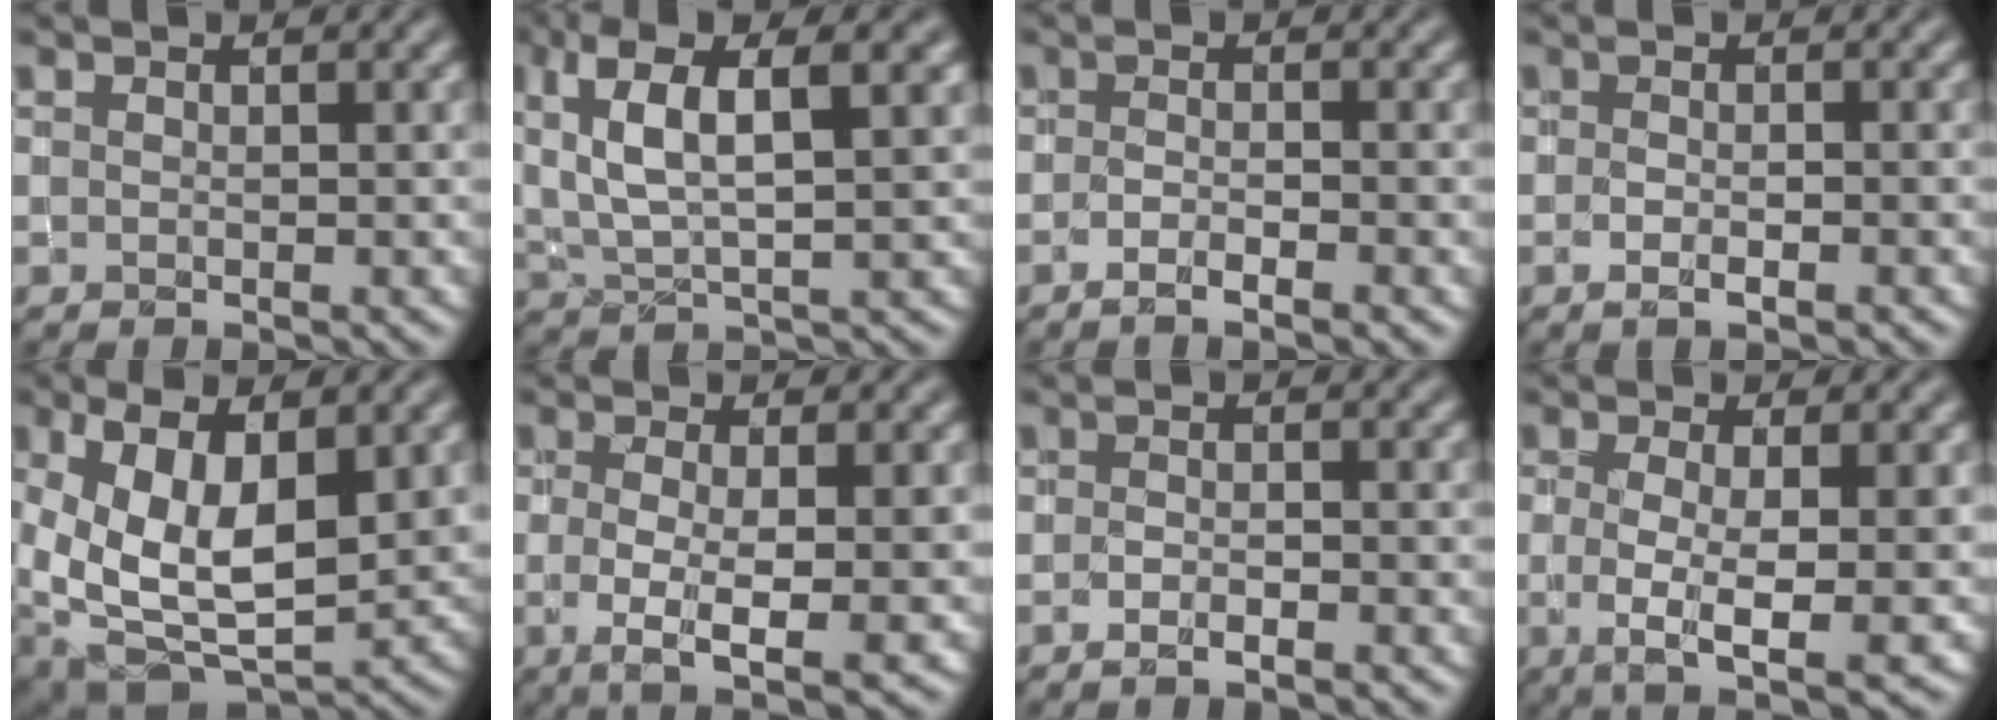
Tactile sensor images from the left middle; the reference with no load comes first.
{"total": 8.0, "force": [3.1, 2.9, 6.8], "torque": [-0.134, 0.013, 0.058]}
{"total": 2.3, "force": [-1.3, 0.5, 1.8], "torque": [-0.028, -0.001, -0.025]}
{"total": 1.3, "force": [-0.6, 0.4, 1.1], "torque": [-0.013, -0.002, -0.006]}
{"total": 11.5, "force": [1.6, 6.2, 9.5], "torque": [-0.183, -0.008, 0.029]}
{"total": 5.6, "force": [-0.9, 1.5, 5.3], "torque": [-0.088, -0.012, -0.013]}
{"total": 1.5, "force": [-1.0, 0.3, 1.0], "torque": [-0.017, 0.003, -0.016]}
{"total": 6.3, "force": [-1.0, 1.7, 6.0], "torque": [-0.097, -0.013, -0.017]}